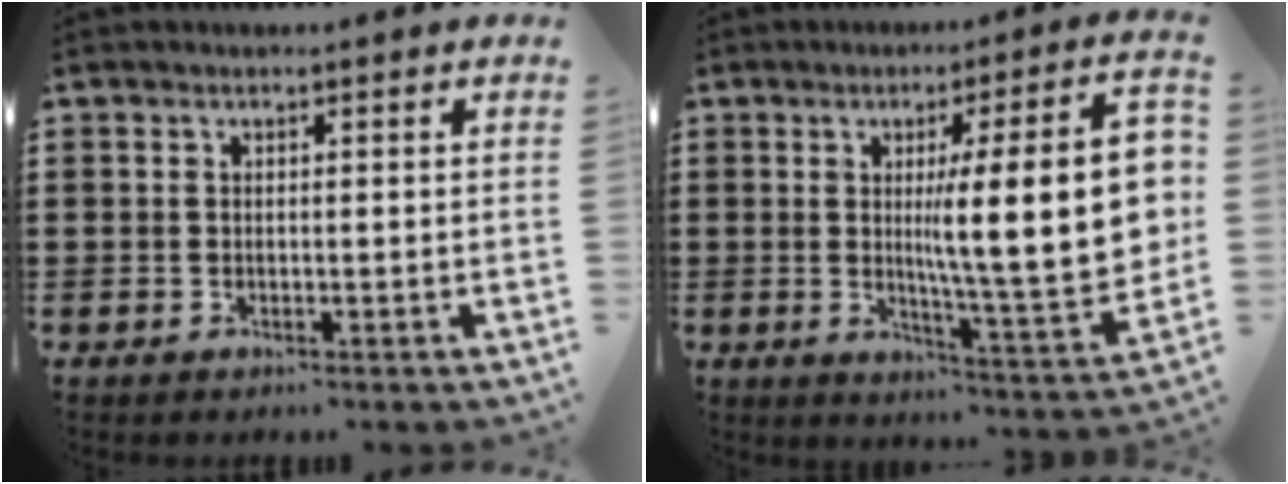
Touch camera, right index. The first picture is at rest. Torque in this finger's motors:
{"motor_torque": [2.14, 0.00, 1.05, 0.21]}